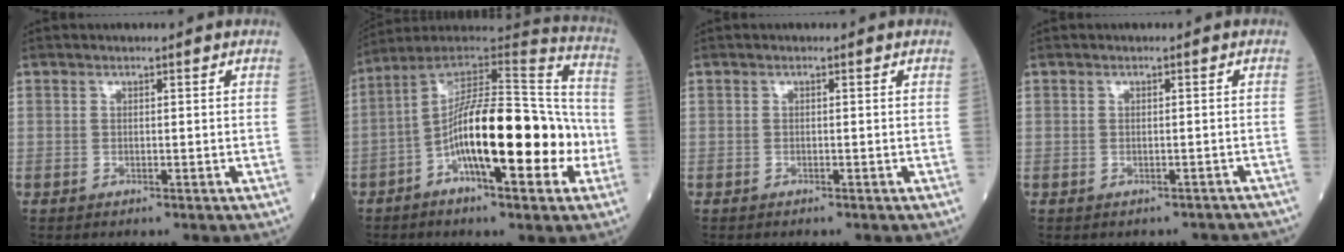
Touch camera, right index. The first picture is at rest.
{"total": 22.6, "force": [-5.2, 6.6, 21.0], "torque": [-0.345, 0.032, -0.079]}
{"total": 0.7, "force": [-0.3, 0.4, 0.4], "torque": [-0.018, 0.000, -0.005]}
{"total": 4.9, "force": [-3.8, 2.6, 1.6], "torque": [-0.027, 0.022, -0.039]}